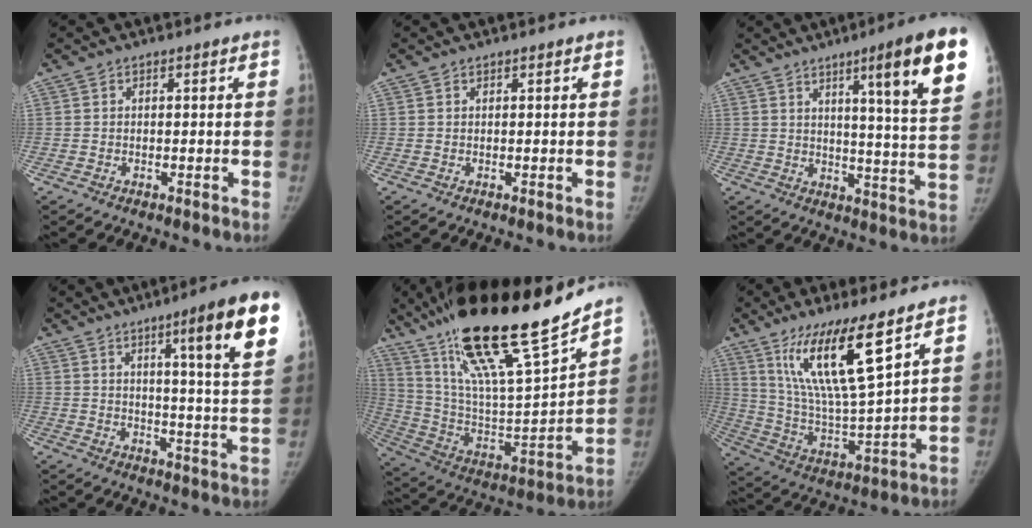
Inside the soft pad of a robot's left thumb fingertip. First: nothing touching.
{"total": 0.0}
{"total": 17.1, "force": [8.6, 1.5, 14.7], "torque": [-0.179, -0.038, 0.117]}
{"total": 16.1, "force": [8.2, 1.3, 13.8], "torque": [-0.171, -0.037, 0.109]}
{"total": 29.7, "force": [21.2, 4.9, 20.1], "torque": [-0.330, -0.073, 0.375]}
{"total": 17.2, "force": [10.1, 2.6, 13.6], "torque": [-0.249, -0.062, 0.198]}